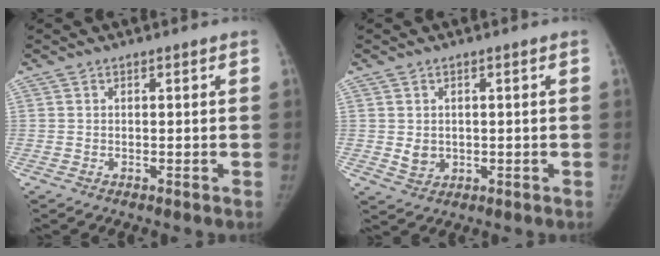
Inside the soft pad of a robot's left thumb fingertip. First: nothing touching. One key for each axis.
{"total": 3.3, "fx": 0.1, "fy": 2.8, "fz": 1.7, "tx": -0.018, "ty": -0.004, "tz": 0.012}